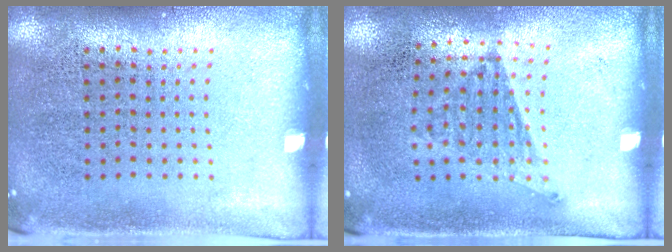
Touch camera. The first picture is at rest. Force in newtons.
{"total": 1.2, "press": 0.9, "slide": 0.7}